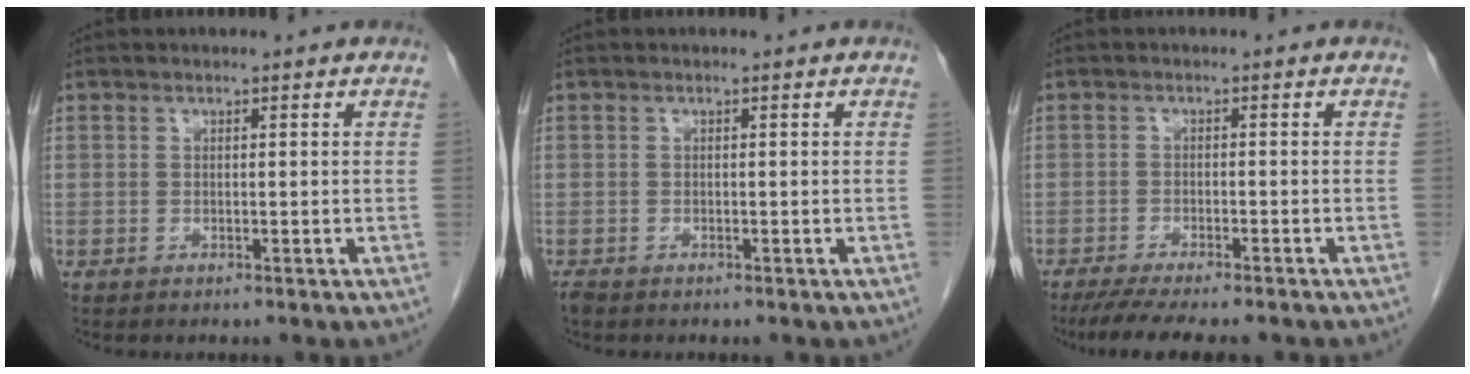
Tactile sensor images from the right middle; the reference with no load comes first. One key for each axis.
{"total": 0.9, "fx": -0.7, "fy": 0.4, "fz": 0.3, "tx": -0.013, "ty": -0.002, "tz": -0.013}
{"total": 9.8, "fx": -8.4, "fy": 1.3, "fz": 5.0, "tx": -0.072, "ty": -0.015, "tz": -0.124}